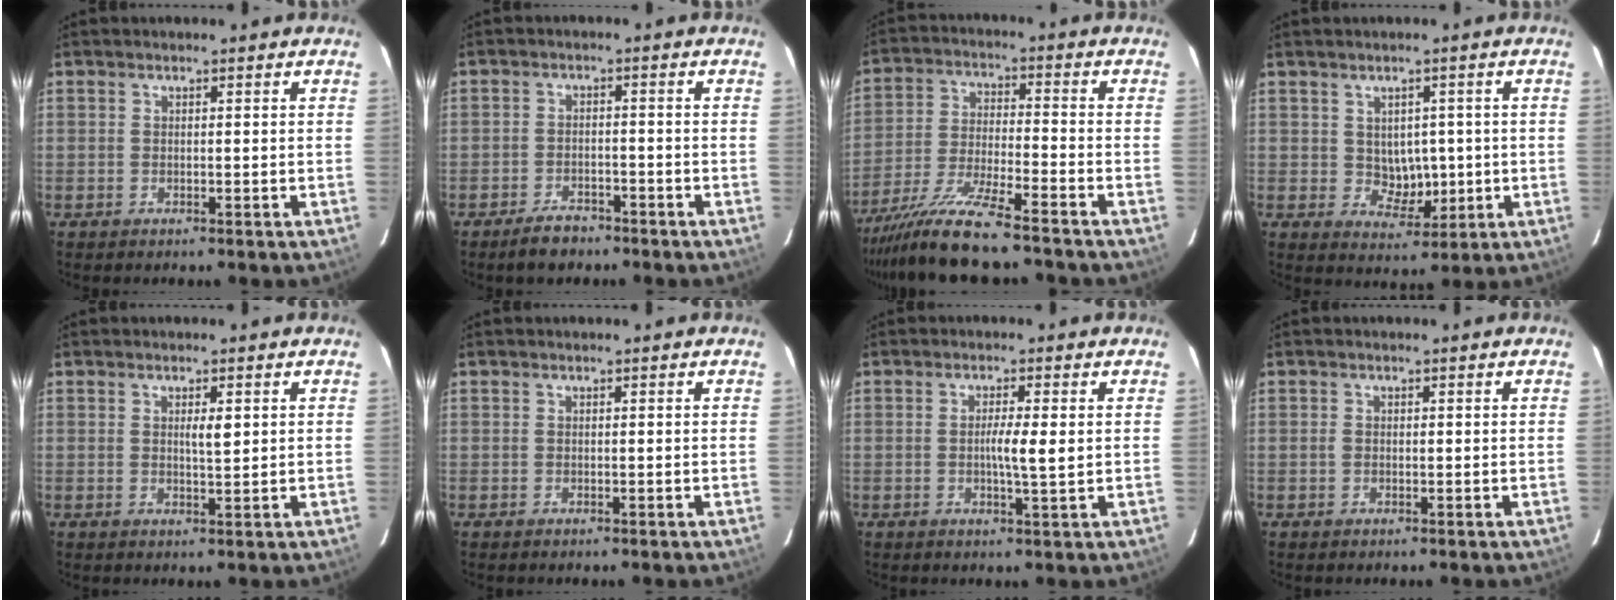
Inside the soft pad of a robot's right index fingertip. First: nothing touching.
{"total": 3.4, "force": [-2.6, 2.0, 1.0], "torque": [-0.018, 0.005, -0.035]}
{"total": 11.7, "force": [-9.7, 0.1, 6.4], "torque": [-0.118, -0.021, -0.173]}
{"total": 5.0, "force": [0.2, 3.7, 3.4], "torque": [-0.041, 0.002, 0.018]}
{"total": 2.2, "force": [0.6, 0.4, 2.1], "torque": [-0.035, -0.002, 0.009]}
{"total": 0.0}
{"total": 3.7, "force": [0.1, 0.0, 3.7], "torque": [-0.067, -0.004, 0.001]}
{"total": 0.8, "force": [0.0, 0.6, 0.6], "torque": [-0.016, 0.004, 0.000]}